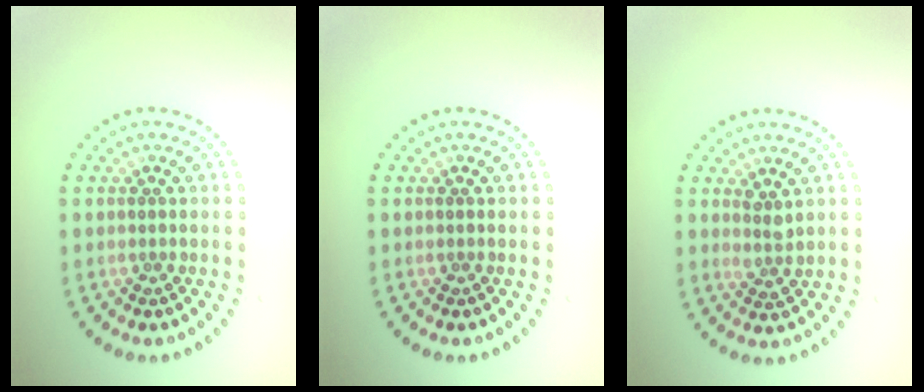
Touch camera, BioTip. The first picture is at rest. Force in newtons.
{"total": 0.0}
{"total": 1.5, "press": 1.2, "slide": 0.9}